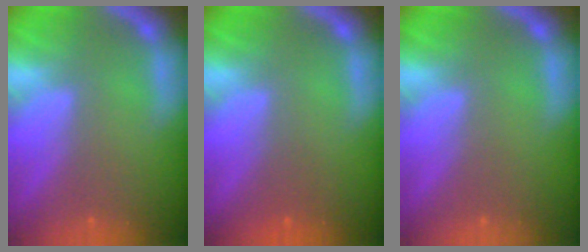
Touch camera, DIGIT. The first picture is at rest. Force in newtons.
{"total": 0.9}
{"total": 0.0}